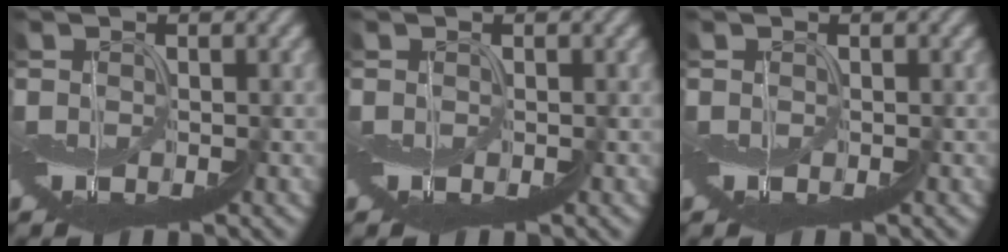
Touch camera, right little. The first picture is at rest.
{"total": 0.0}
{"total": 0.0}